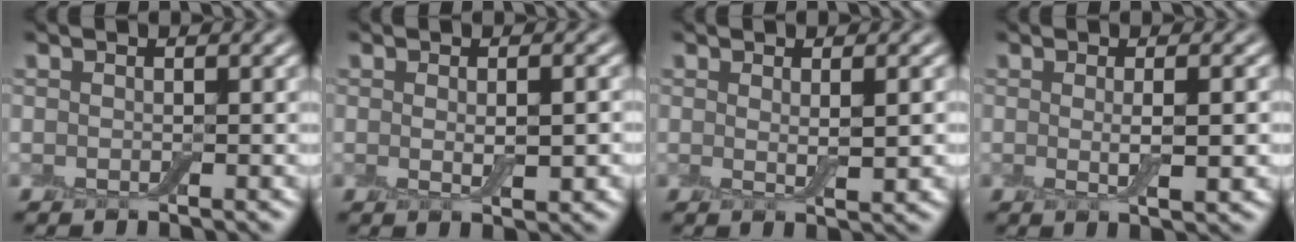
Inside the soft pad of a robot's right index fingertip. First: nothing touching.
{"total": 2.4, "force": [0.0, 0.7, 2.3], "torque": [-0.040, -0.006, 0.002]}
{"total": 2.0, "force": [0.5, 0.3, 1.9], "torque": [-0.031, -0.007, 0.009]}
{"total": 2.7, "force": [0.0, 0.5, 2.6], "torque": [-0.045, -0.007, 0.002]}